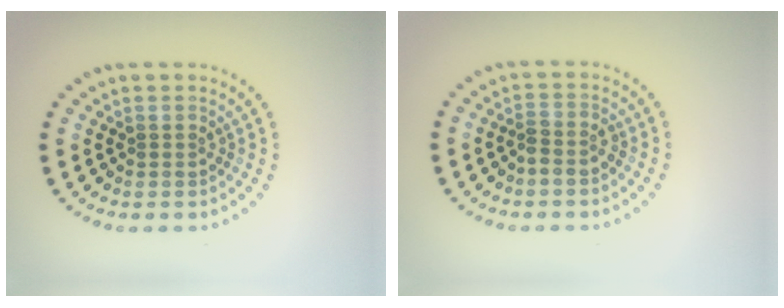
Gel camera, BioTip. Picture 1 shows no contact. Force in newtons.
{"total": 1.3, "press": 1.1, "slide": 0.7}